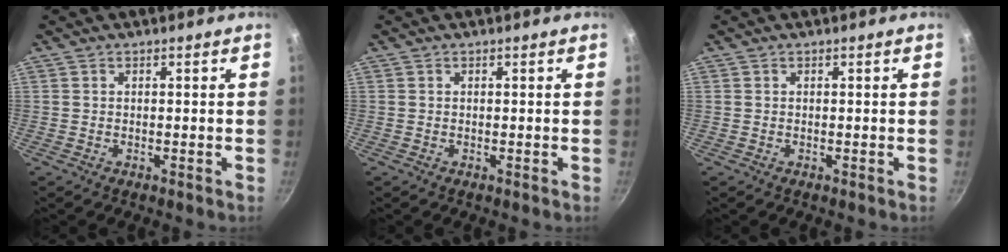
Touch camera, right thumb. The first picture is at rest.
{"total": 0.0}
{"total": 0.0}